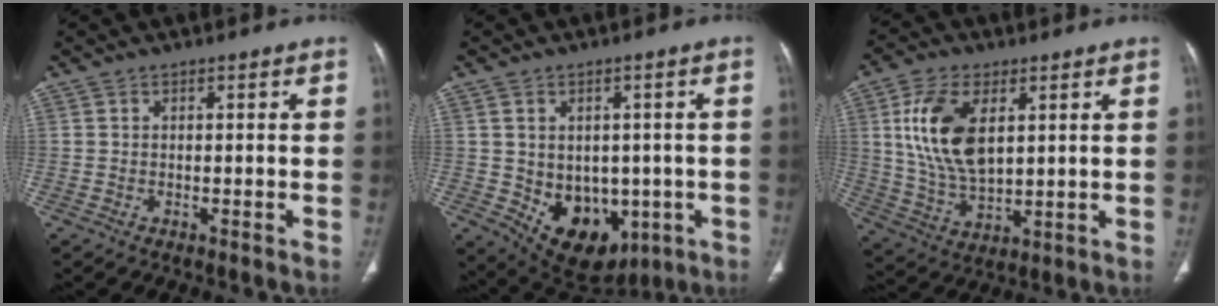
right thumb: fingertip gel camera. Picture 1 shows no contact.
{"total": 13.7, "force": [-2.9, 10.1, 8.9], "torque": [-0.097, 0.002, -0.009]}
{"total": 14.3, "force": [4.0, 7.8, 11.3], "torque": [-0.214, -0.016, 0.082]}